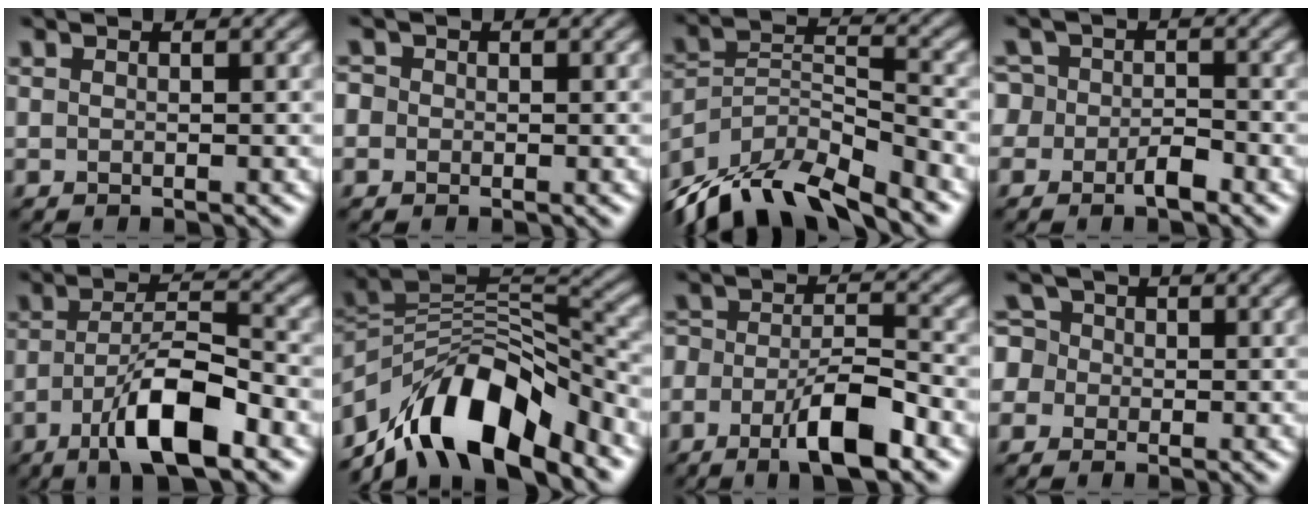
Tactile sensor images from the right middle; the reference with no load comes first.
{"total": 1.1, "force": [-0.1, 1.1, 0.3], "torque": [-0.002, 0.001, -0.005]}
{"total": 10.9, "force": [-9.3, 3.2, 4.7], "torque": [-0.091, 0.003, -0.169]}
{"total": 3.2, "force": [-1.8, 2.1, 1.6], "torque": [-0.022, 0.000, -0.042]}
{"total": 7.8, "force": [-4.0, 2.3, 6.3], "torque": [-0.111, 0.007, -0.072]}
{"total": 12.0, "force": [-8.4, 4.8, 7.1], "torque": [-0.114, 0.010, -0.159]}
{"total": 6.3, "force": [-3.8, 2.0, 4.6], "torque": [-0.081, 0.003, -0.070]}
{"total": 4.6, "force": [-0.5, 4.2, 1.8], "torque": [-0.039, 0.030, -0.041]}